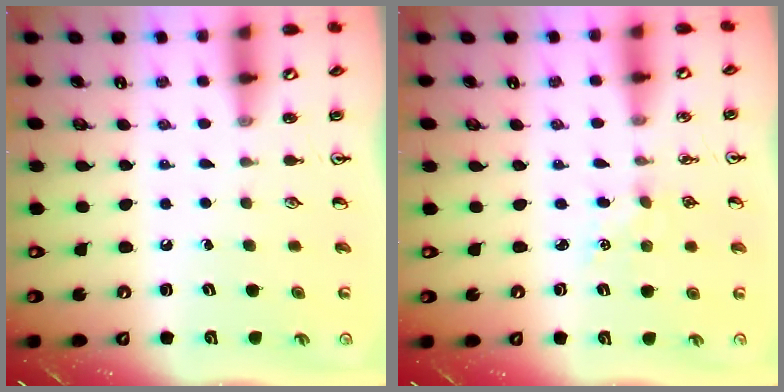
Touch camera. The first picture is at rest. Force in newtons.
{"total": 3.3, "press": 3.3, "slide": 0.4}